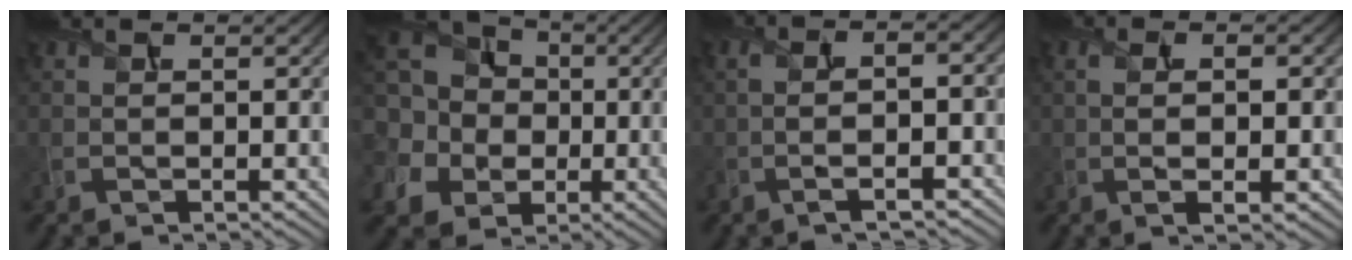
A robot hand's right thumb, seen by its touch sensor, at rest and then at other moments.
{"total": 14.9, "force": [0.7, 12.8, 7.6], "torque": [-0.239, 0.011, -0.012]}
{"total": 5.8, "force": [-1.5, 1.7, 5.3], "torque": [-0.084, -0.004, -0.028]}
{"total": 4.3, "force": [-0.1, 1.1, 4.1], "torque": [-0.075, 0.001, -0.001]}